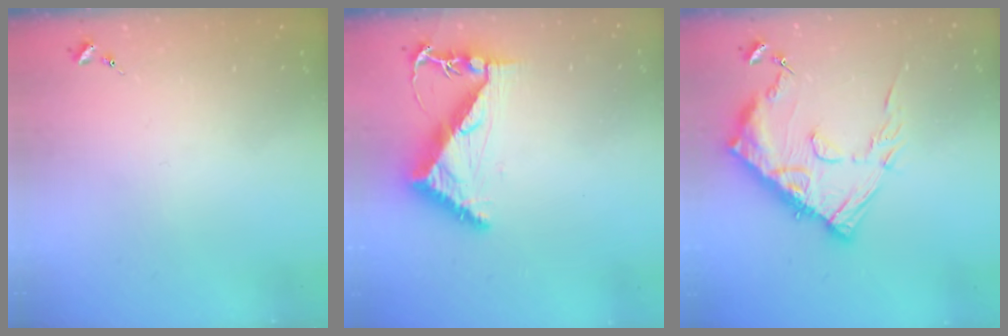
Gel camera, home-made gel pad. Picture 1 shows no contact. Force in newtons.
{"total": 6.8, "press": 6.8, "slide": 0.9}
{"total": 15.8, "press": 15.7, "slide": 1.6}